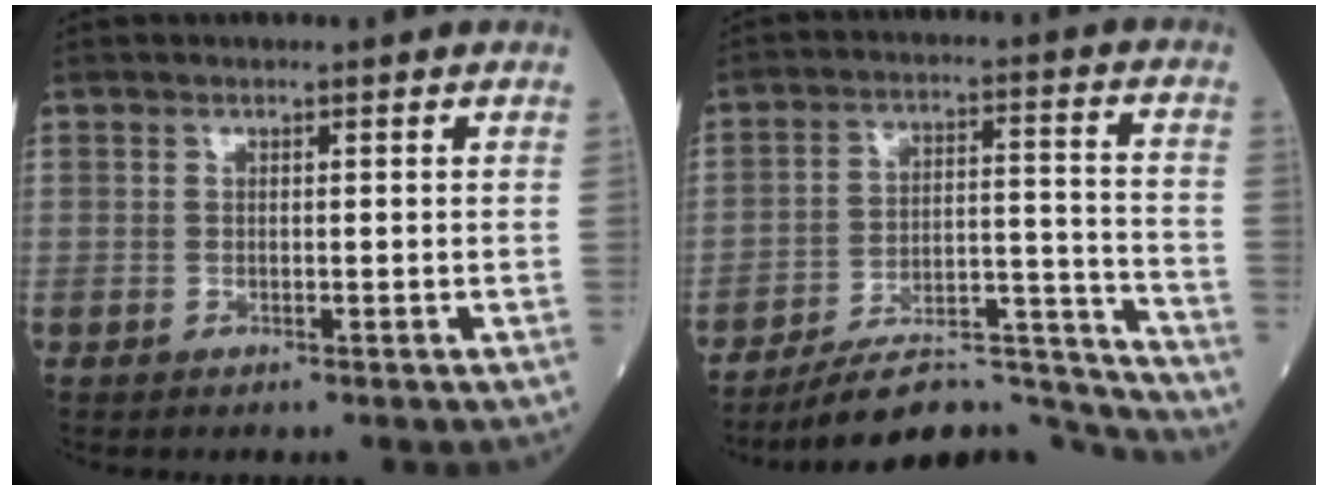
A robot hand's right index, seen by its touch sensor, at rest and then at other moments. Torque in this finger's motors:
{"motor_torque": [-0.12, -0.96, 0.32, 0.04]}